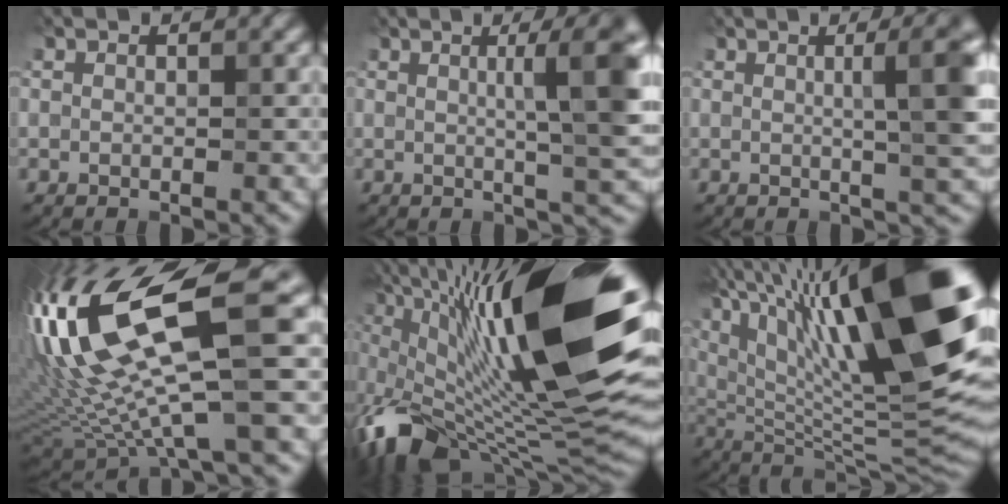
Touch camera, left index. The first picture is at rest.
{"total": 7.0, "force": [1.2, 1.2, 6.8], "torque": [-0.079, 0.013, 0.019]}
{"total": 6.5, "force": [0.9, 1.5, 6.3], "torque": [-0.064, 0.017, 0.012]}
{"total": 17.1, "force": [2.6, 4.2, 16.4], "torque": [-0.325, 0.004, 0.066]}
{"total": 19.6, "force": [1.6, 6.9, 18.3], "torque": [-0.330, 0.012, 0.013]}
{"total": 20.2, "force": [8.7, 5.8, 17.3], "torque": [-0.269, 0.046, 0.153]}